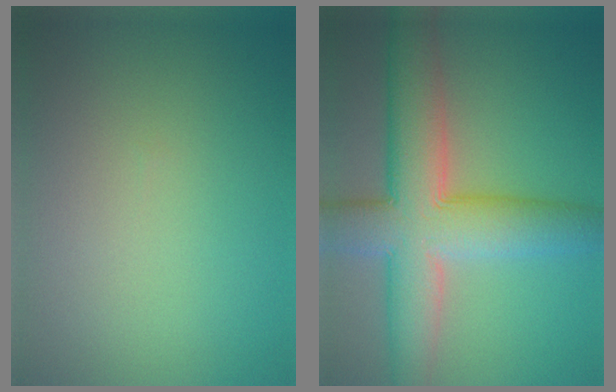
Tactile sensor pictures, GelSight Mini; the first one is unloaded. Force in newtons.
{"total": 9.9, "press": 9.9, "slide": 0.5}